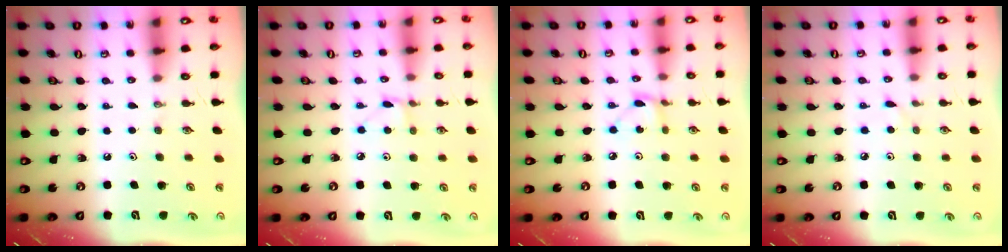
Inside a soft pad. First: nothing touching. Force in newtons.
{"total": 2.6, "press": 2.6, "slide": 0.4}
{"total": 2.9, "press": 2.9, "slide": 0.2}
{"total": 2.6, "press": 2.6, "slide": 0.3}